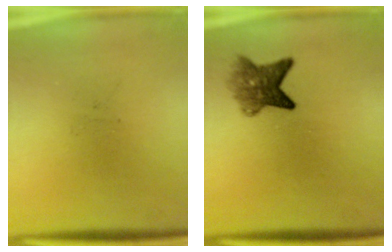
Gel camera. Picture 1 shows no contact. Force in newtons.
{"total": 5.2}